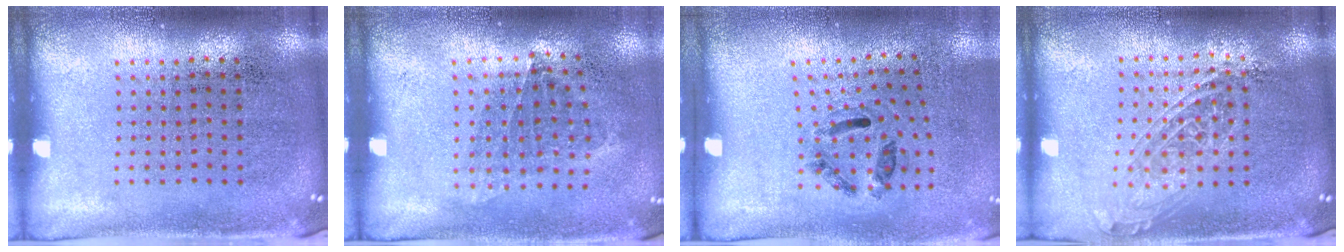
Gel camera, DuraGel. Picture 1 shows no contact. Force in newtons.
{"total": 1.0, "press": 0.8, "slide": 0.6}
{"total": 1.3, "press": 0.6, "slide": 1.1}
{"total": 1.6, "press": 1.3, "slide": 0.8}